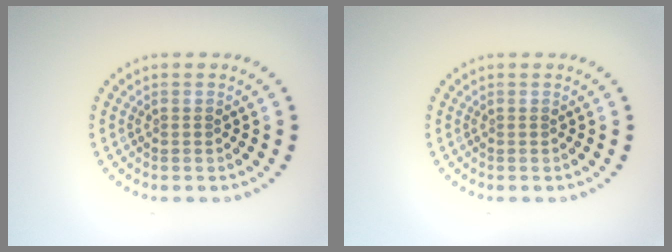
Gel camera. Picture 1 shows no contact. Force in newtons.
{"total": 0.0}